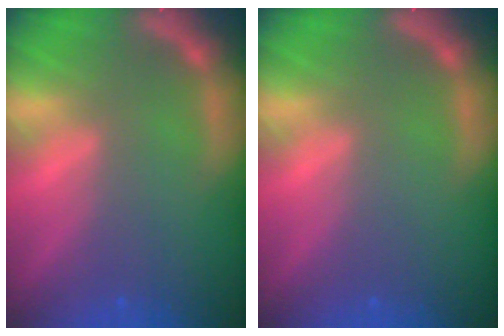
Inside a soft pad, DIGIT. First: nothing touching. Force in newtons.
{"total": 0.0}